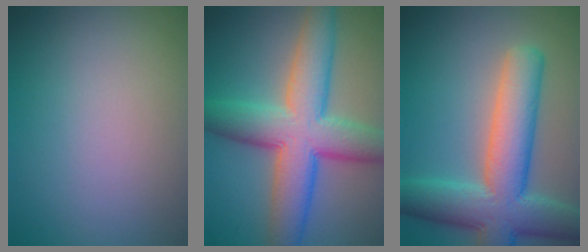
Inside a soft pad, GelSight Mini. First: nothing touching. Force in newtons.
{"total": 9.8, "press": 9.8, "slide": 0.4}
{"total": 9.5, "press": 9.4, "slide": 0.6}